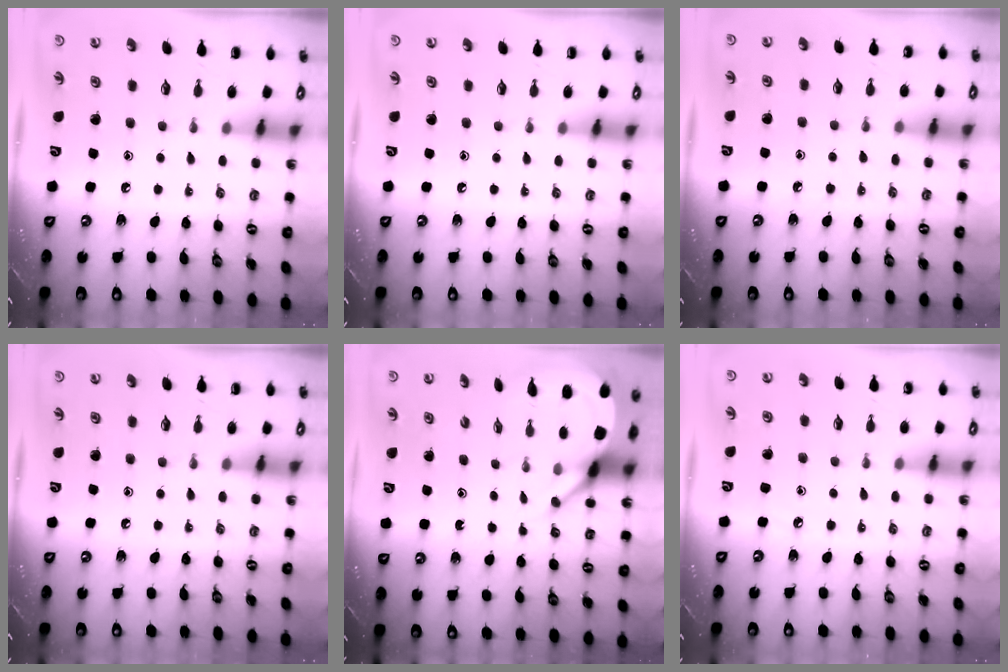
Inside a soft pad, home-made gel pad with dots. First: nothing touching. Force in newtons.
{"total": 0.0}
{"total": 4.2, "press": 4.1, "slide": 0.6}
{"total": 0.0}
{"total": 7.0, "press": 6.9, "slide": 1.0}
{"total": 2.7, "press": 2.7, "slide": 0.4}